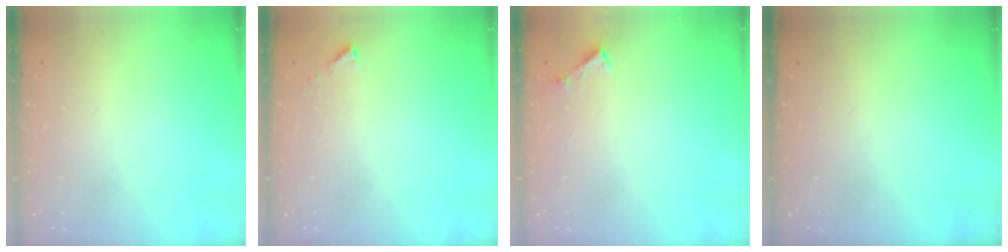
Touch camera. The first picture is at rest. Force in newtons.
{"total": 2.9, "press": 2.9, "slide": 0.4}
{"total": 4.1, "press": 4.1, "slide": 0.5}
{"total": 0.0}